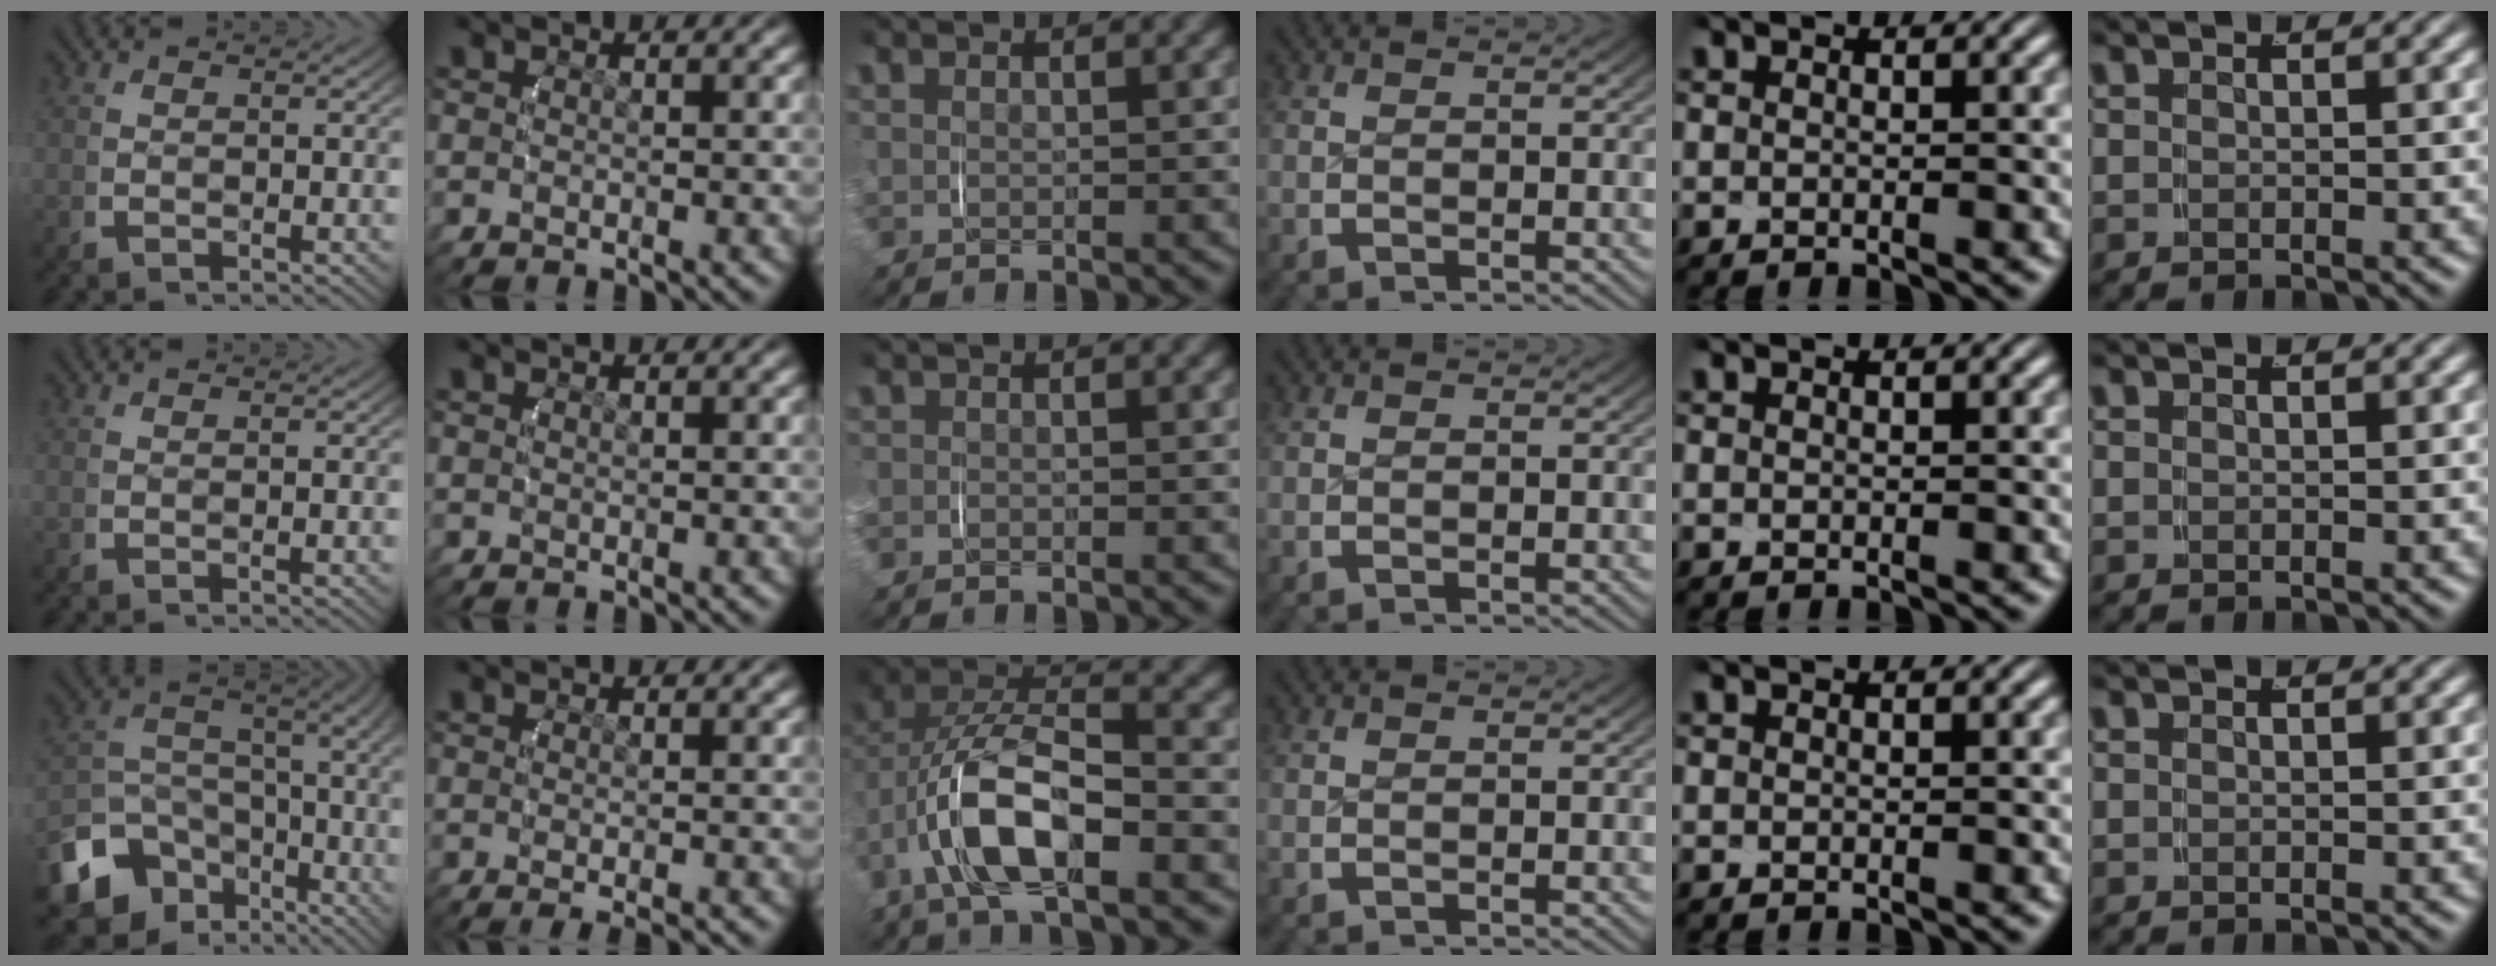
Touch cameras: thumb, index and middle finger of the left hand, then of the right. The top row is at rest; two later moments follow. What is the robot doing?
{"motion": "grasp_and_lifting", "object": "towel"}